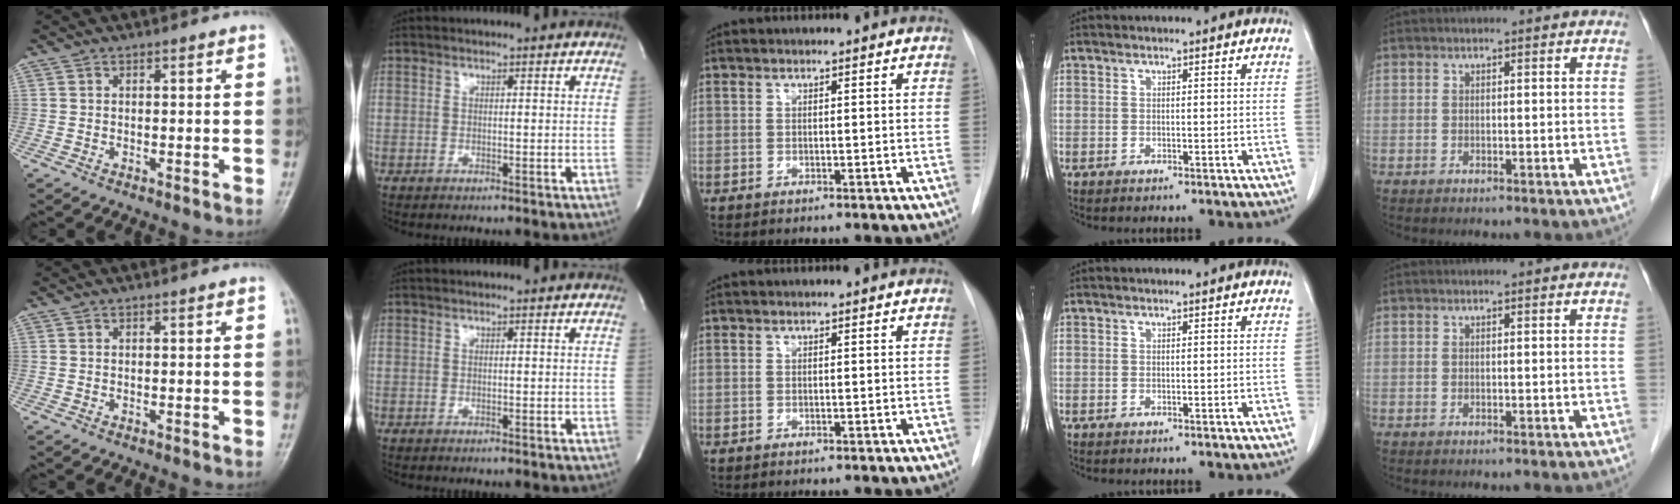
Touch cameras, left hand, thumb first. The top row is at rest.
{}